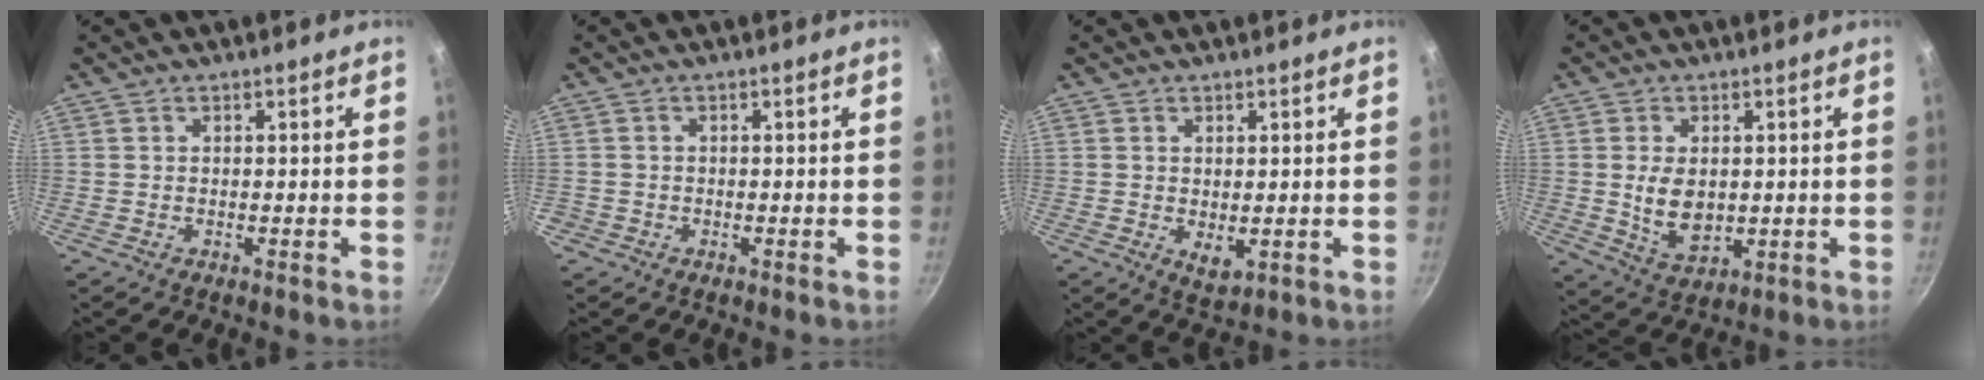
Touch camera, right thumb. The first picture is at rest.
{"total": 1.1, "force": [-0.5, 0.9, 0.1], "torque": [-0.004, 0.003, -0.008]}
{"total": 3.3, "force": [0.2, 2.0, 2.6], "torque": [-0.040, -0.013, 0.007]}
{"total": 8.0, "force": [0.4, 5.2, 6.1], "torque": [-0.101, -0.014, 0.020]}